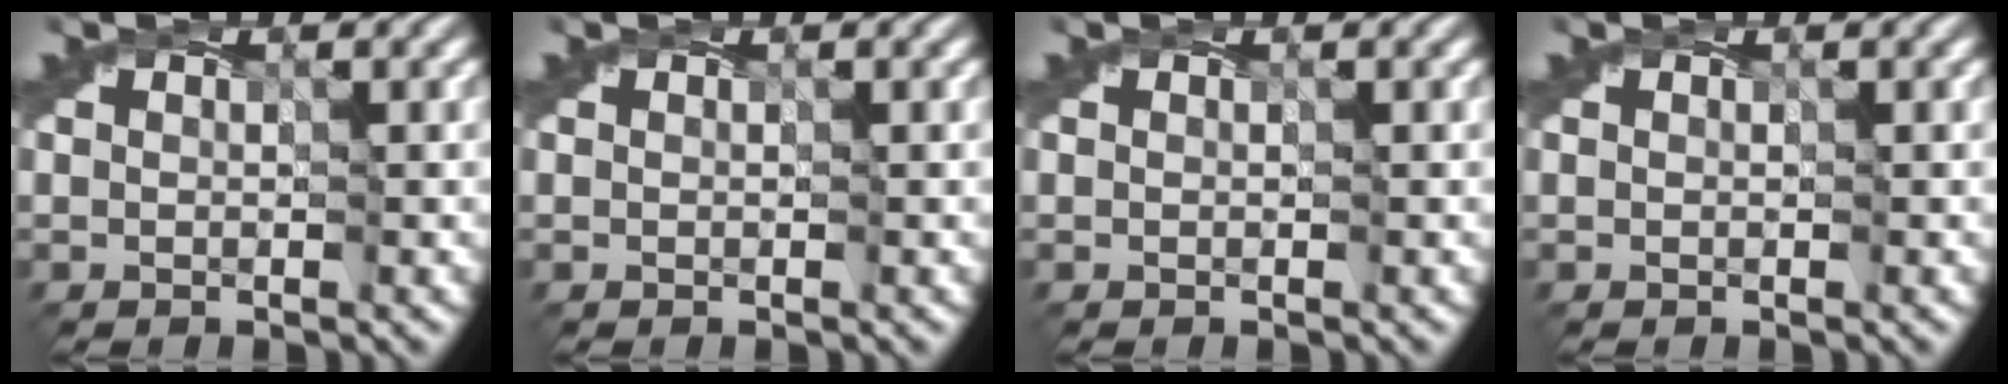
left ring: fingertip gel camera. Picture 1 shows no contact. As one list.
[{"total": 0.0}, {"total": 0.0}, {"total": 0.0}]